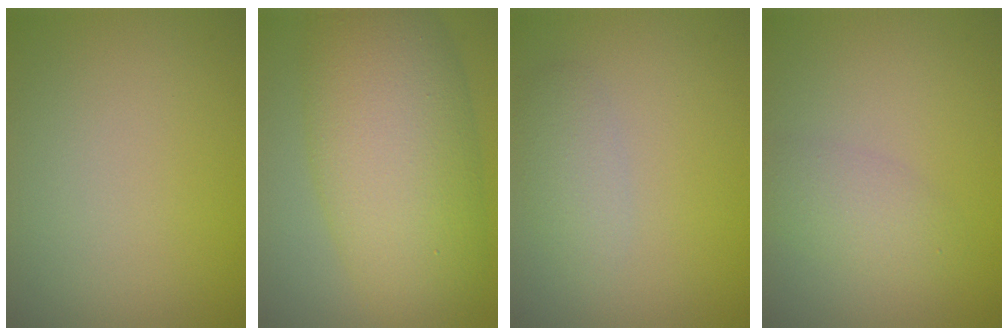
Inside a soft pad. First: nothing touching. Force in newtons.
{"total": 10.7, "press": 10.7, "slide": 0.5}
{"total": 1.7, "press": 1.7, "slide": 0.1}
{"total": 2.3, "press": 2.3, "slide": 0.1}